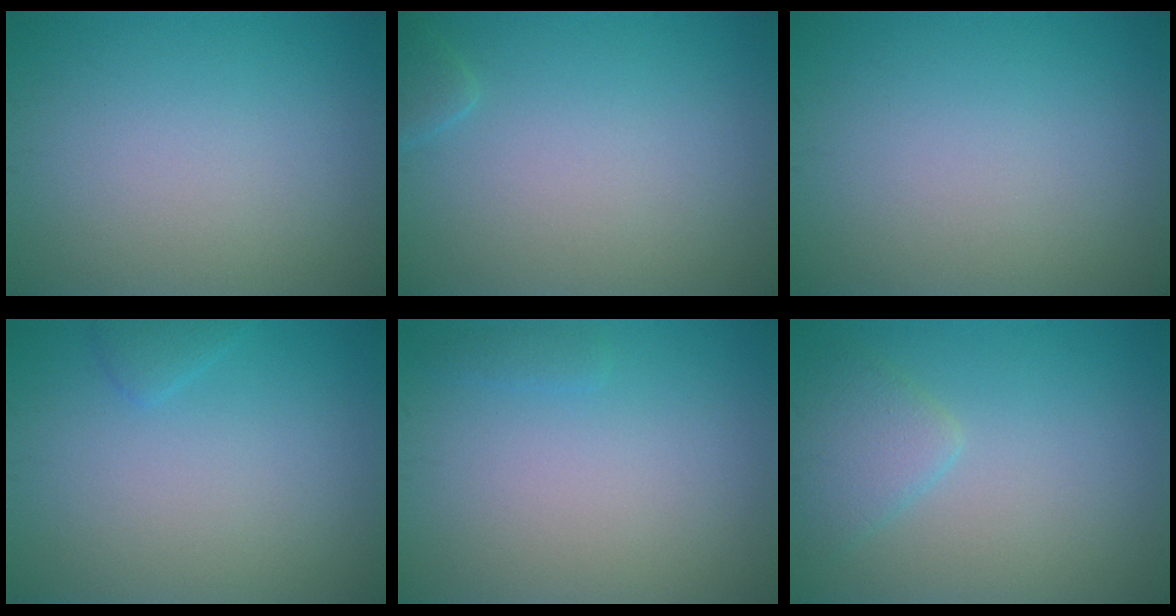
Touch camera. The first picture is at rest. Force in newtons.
{"total": 0.9, "press": 0.9, "slide": 0.1}
{"total": 0.0}
{"total": 1.0, "press": 1.0, "slide": 0.1}
{"total": 0.7, "press": 0.7, "slide": 0.0}
{"total": 2.5, "press": 2.5, "slide": 0.2}